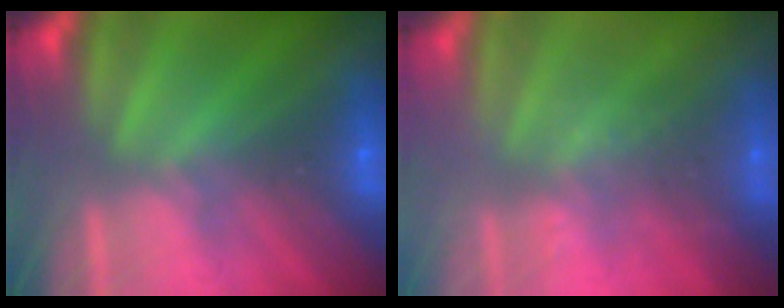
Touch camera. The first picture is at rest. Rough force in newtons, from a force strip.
{"total": 2.2}